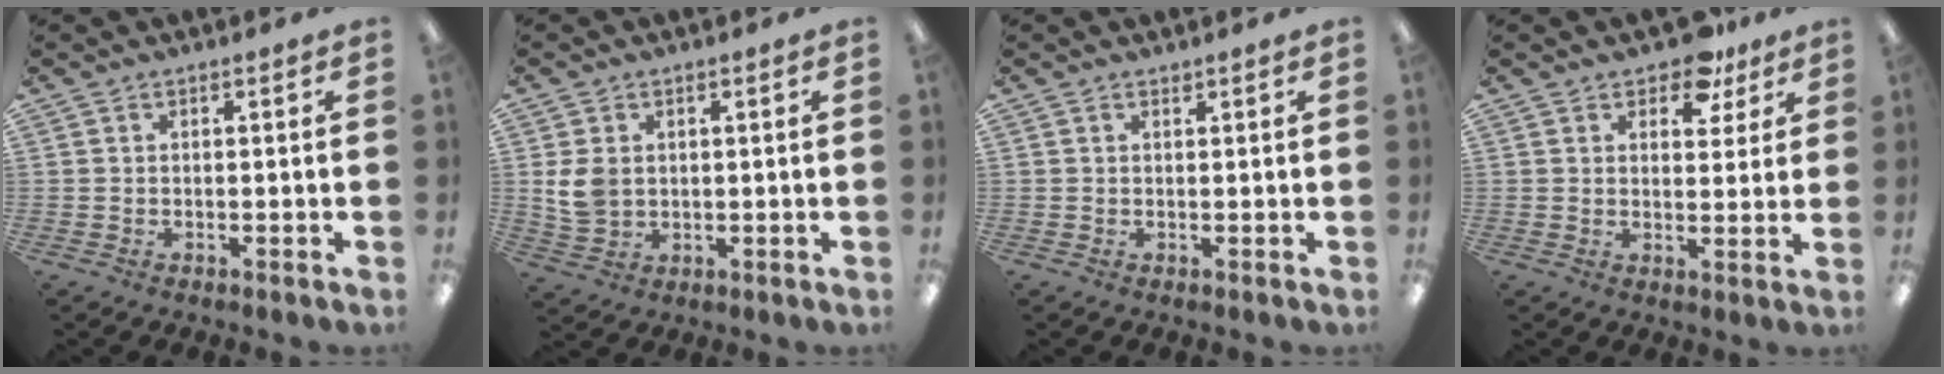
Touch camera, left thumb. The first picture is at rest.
{"total": 6.1, "force": [0.9, 4.7, 3.8], "torque": [-0.079, 0.003, 0.018]}
{"total": 0.6, "force": [0.6, 0.1, 0.1], "torque": [-0.003, 0.001, 0.011]}
{"total": 8.1, "force": [6.0, 4.0, 3.7], "torque": [-0.039, -0.030, 0.104]}